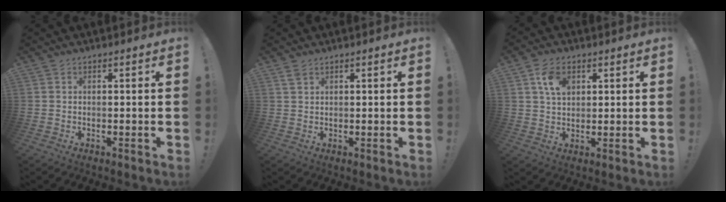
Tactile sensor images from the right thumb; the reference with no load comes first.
{"total": 1.8, "force": [1.2, 1.0, 0.9], "torque": [-0.017, 0.000, 0.022]}
{"total": 6.8, "force": [2.8, 4.5, 4.4], "torque": [-0.062, -0.004, 0.049]}